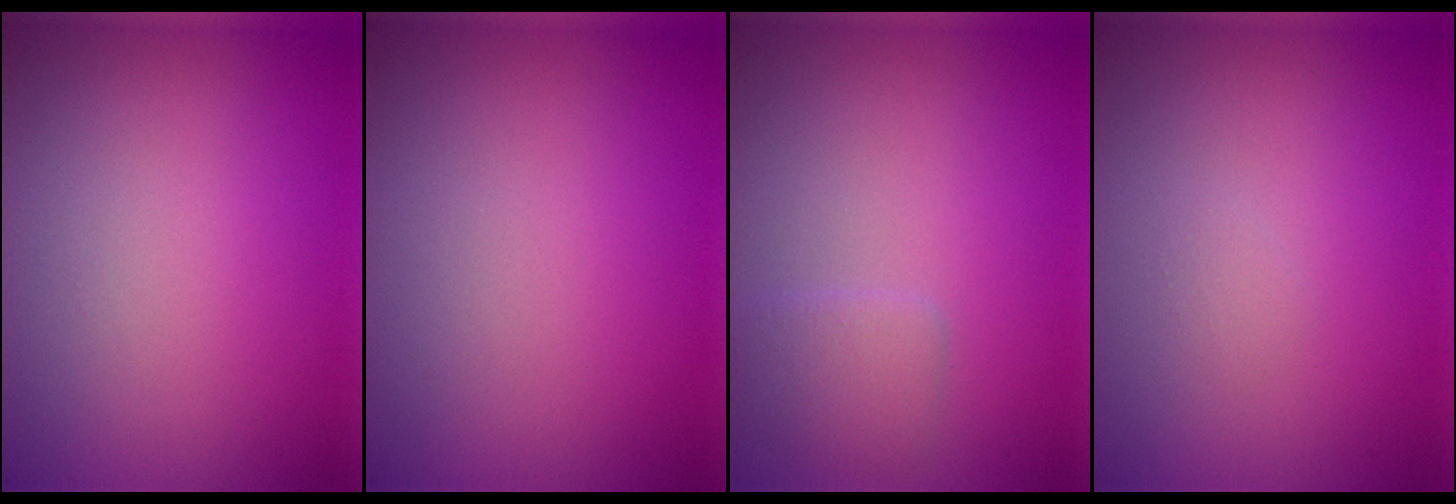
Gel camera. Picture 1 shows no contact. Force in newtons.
{"total": 0.0}
{"total": 1.7, "press": 1.7, "slide": 0.1}
{"total": 0.6, "press": 0.6, "slide": 0.0}